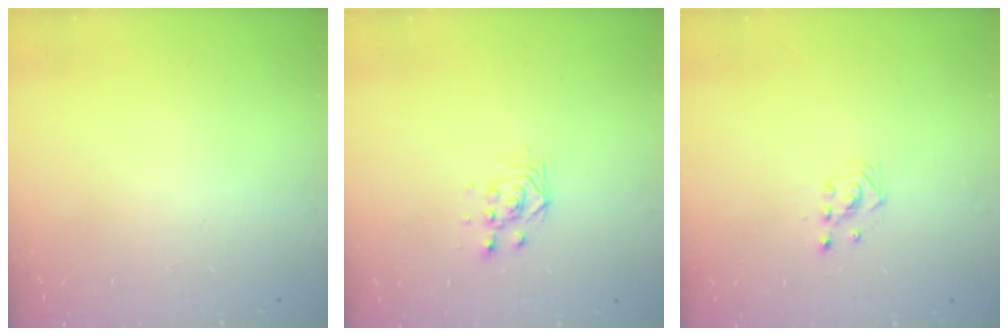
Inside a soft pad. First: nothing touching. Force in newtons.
{"total": 3.0, "press": 3.0, "slide": 0.0}
{"total": 2.2, "press": 2.2, "slide": 0.2}